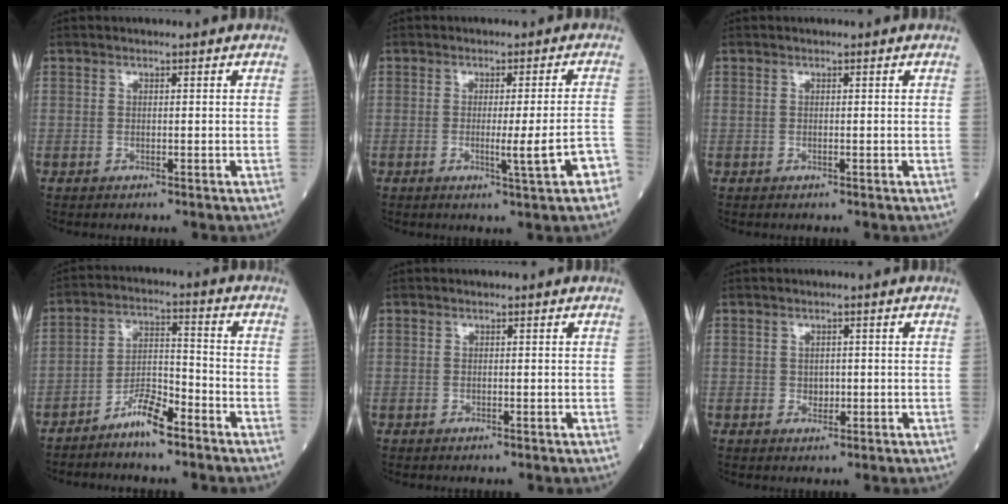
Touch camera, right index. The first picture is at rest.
{"total": 6.3, "force": [-2.5, -0.6, 5.8], "torque": [-0.076, -0.008, -0.032]}
{"total": 0.0}
{"total": 6.4, "force": [-4.9, 1.1, 3.9], "torque": [-0.073, 0.004, -0.095]}
{"total": 0.0}
{"total": 1.0, "force": [-0.1, 0.8, 0.6], "torque": [-0.007, 0.001, 0.000]}